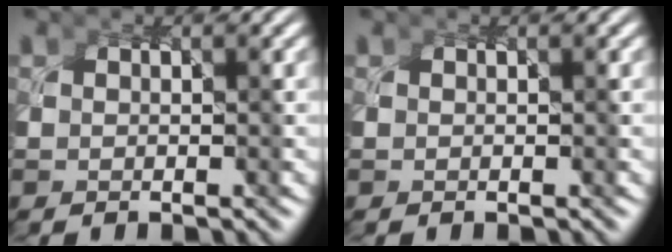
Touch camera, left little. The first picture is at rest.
{"total": 0.0}